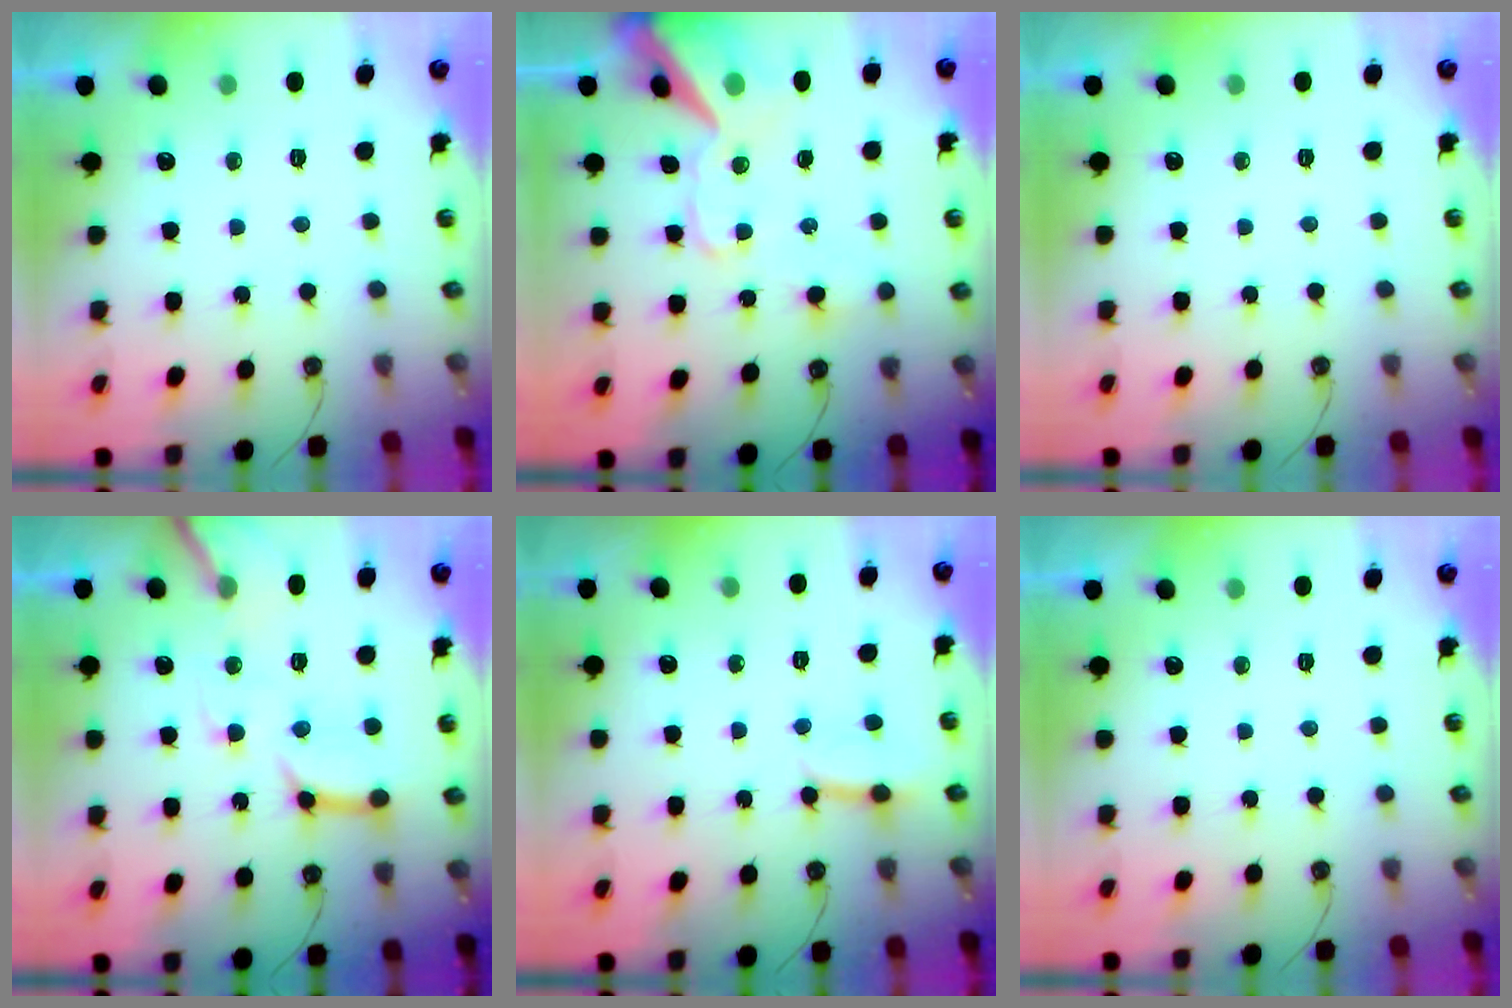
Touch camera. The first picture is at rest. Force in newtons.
{"total": 17.3, "press": 17.2, "slide": 2.3}
{"total": 0.0}
{"total": 15.2, "press": 15.1, "slide": 1.8}
{"total": 3.6, "press": 3.6, "slide": 0.5}
{"total": 0.0}